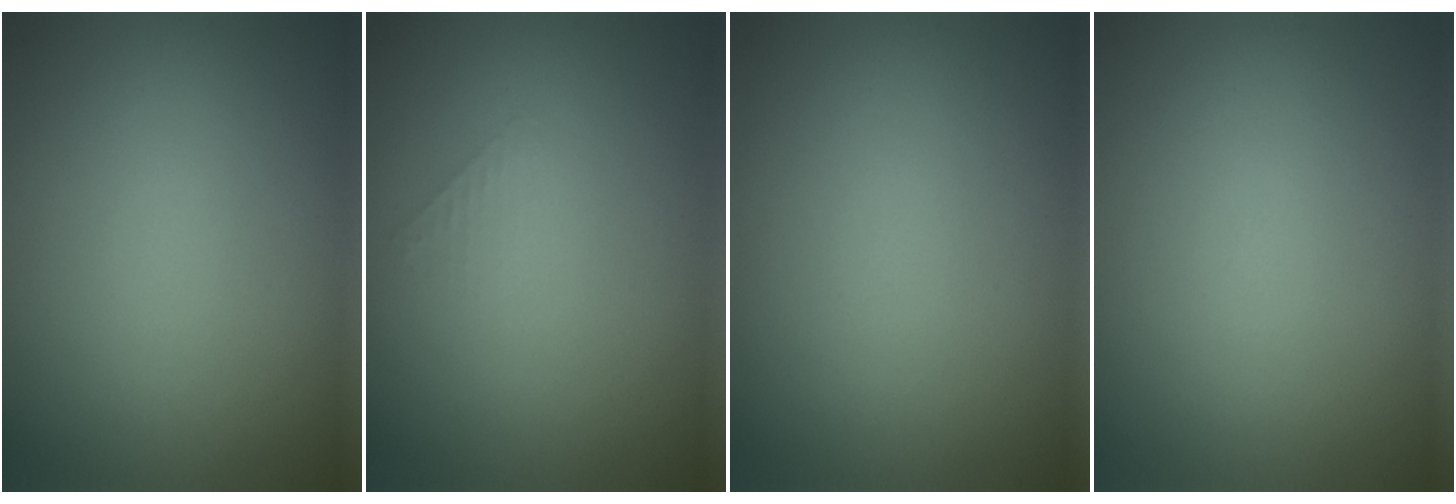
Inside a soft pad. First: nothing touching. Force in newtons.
{"total": 1.0, "press": 1.0, "slide": 0.1}
{"total": 0.0}
{"total": 0.0}